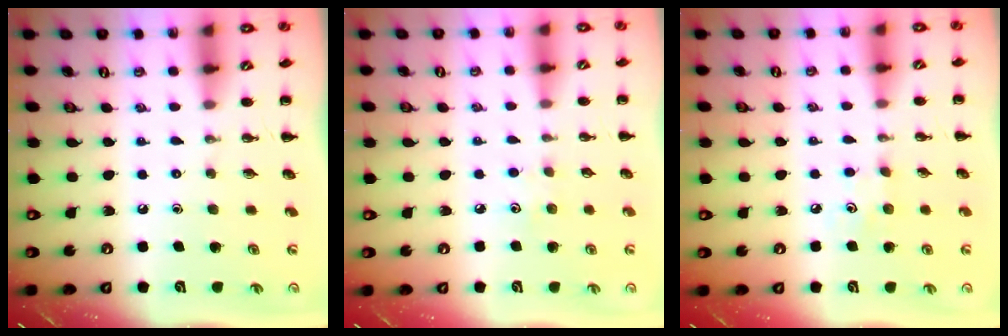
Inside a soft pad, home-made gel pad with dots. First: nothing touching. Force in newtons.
{"total": 2.8, "press": 2.7, "slide": 0.7}
{"total": 3.7, "press": 3.6, "slide": 0.9}